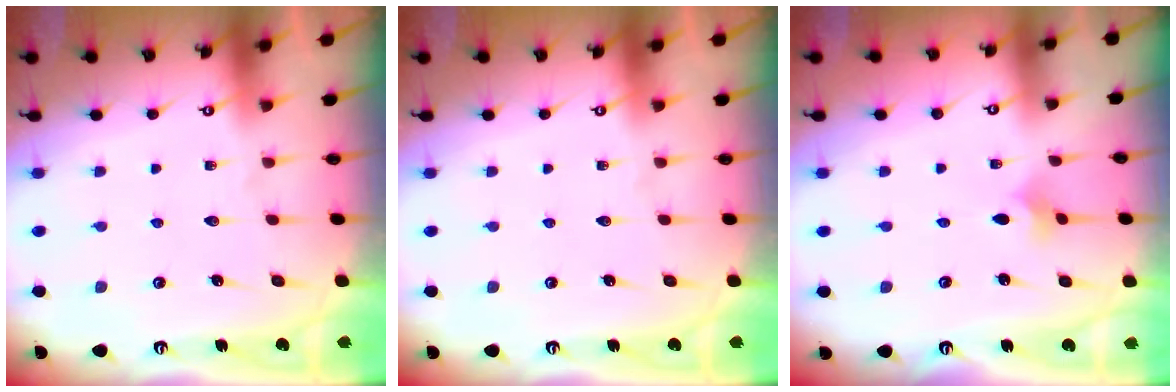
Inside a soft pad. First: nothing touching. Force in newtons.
{"total": 0.0}
{"total": 1.8, "press": 1.7, "slide": 0.5}